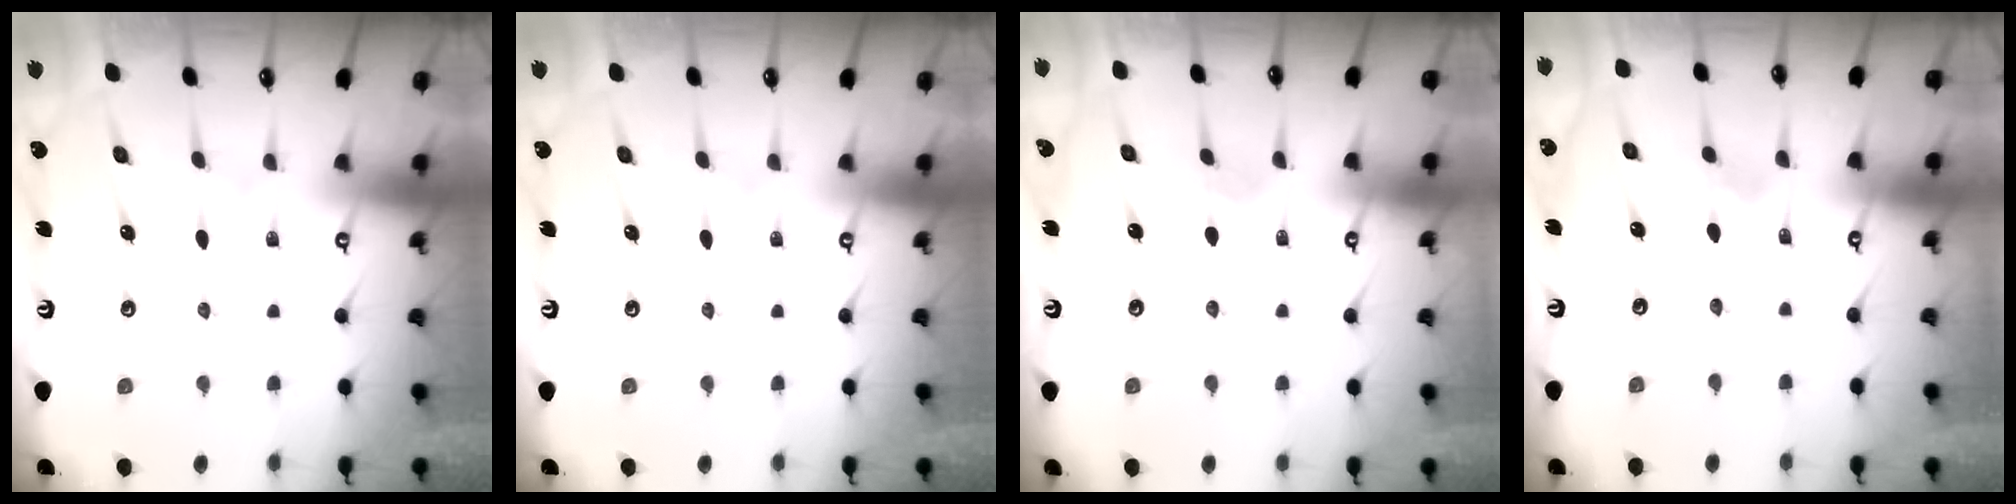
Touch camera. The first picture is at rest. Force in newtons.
{"total": 0.0}
{"total": 2.1, "press": 2.1, "slide": 0.3}
{"total": 2.2, "press": 2.2, "slide": 0.4}